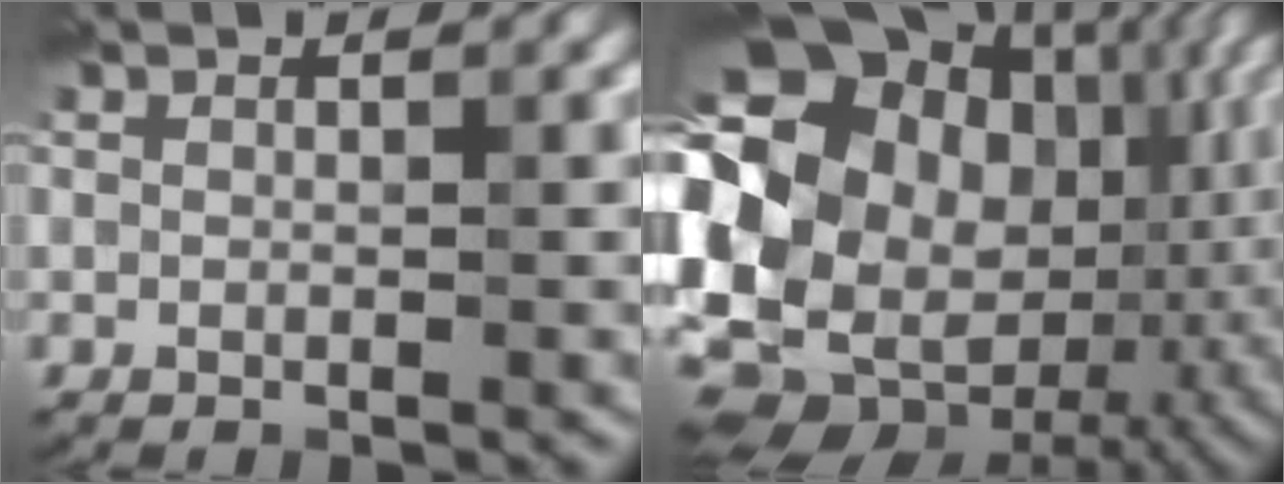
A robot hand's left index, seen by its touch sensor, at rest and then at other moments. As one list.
[{"total": 21.1, "force": [1.1, 16.0, 13.7], "torque": [-0.268, -0.004, 0.034]}]